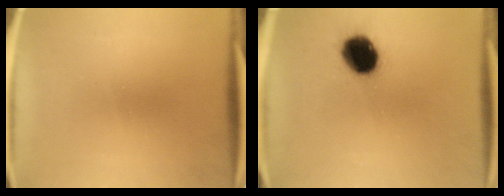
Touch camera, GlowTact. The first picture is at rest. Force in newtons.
{"total": 11.8}